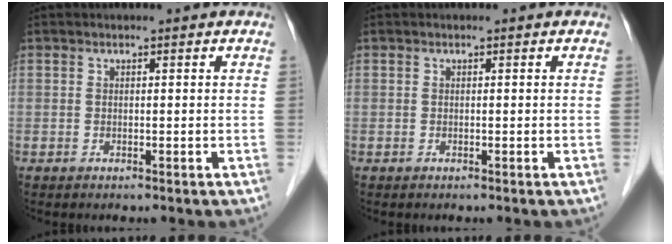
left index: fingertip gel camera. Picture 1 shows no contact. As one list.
[{"total": 0.0}]